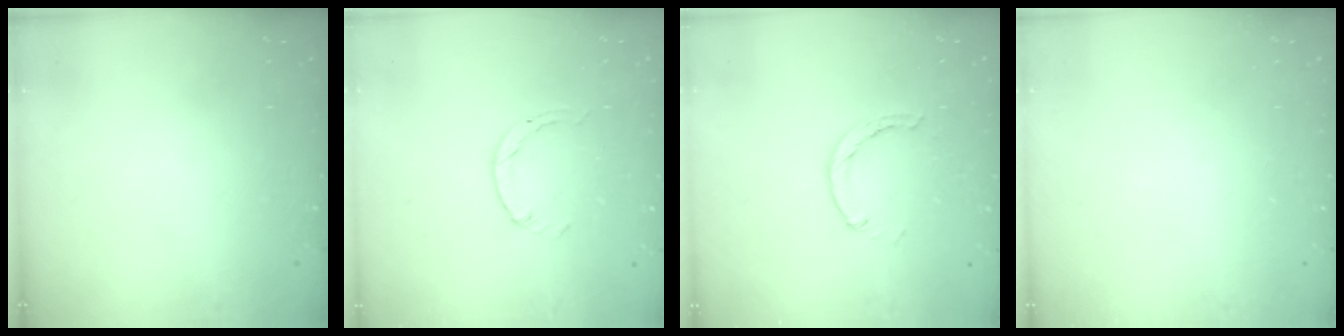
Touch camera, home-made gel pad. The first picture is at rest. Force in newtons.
{"total": 0.5, "press": 0.5, "slide": 0.1}
{"total": 2.9, "press": 2.9, "slide": 0.4}
{"total": 0.0}